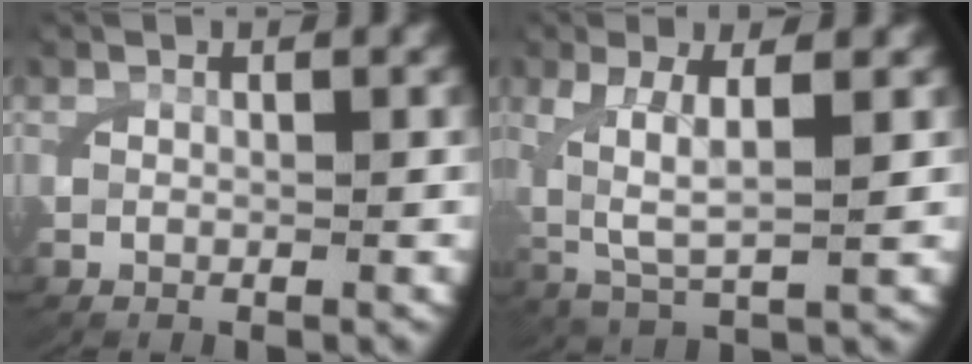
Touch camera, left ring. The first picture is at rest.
{"total": 5.0, "force": [0.8, 2.3, 4.3], "torque": [-0.094, -0.016, 0.031]}